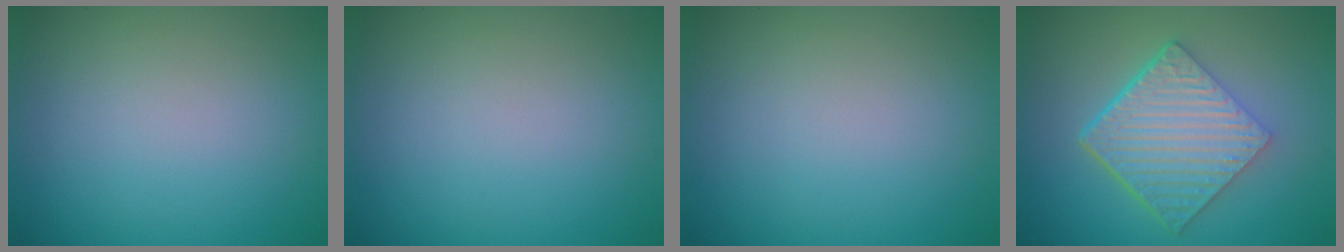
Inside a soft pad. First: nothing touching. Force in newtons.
{"total": 0.0}
{"total": 0.0}
{"total": 7.0, "press": 4.6, "slide": 5.2}